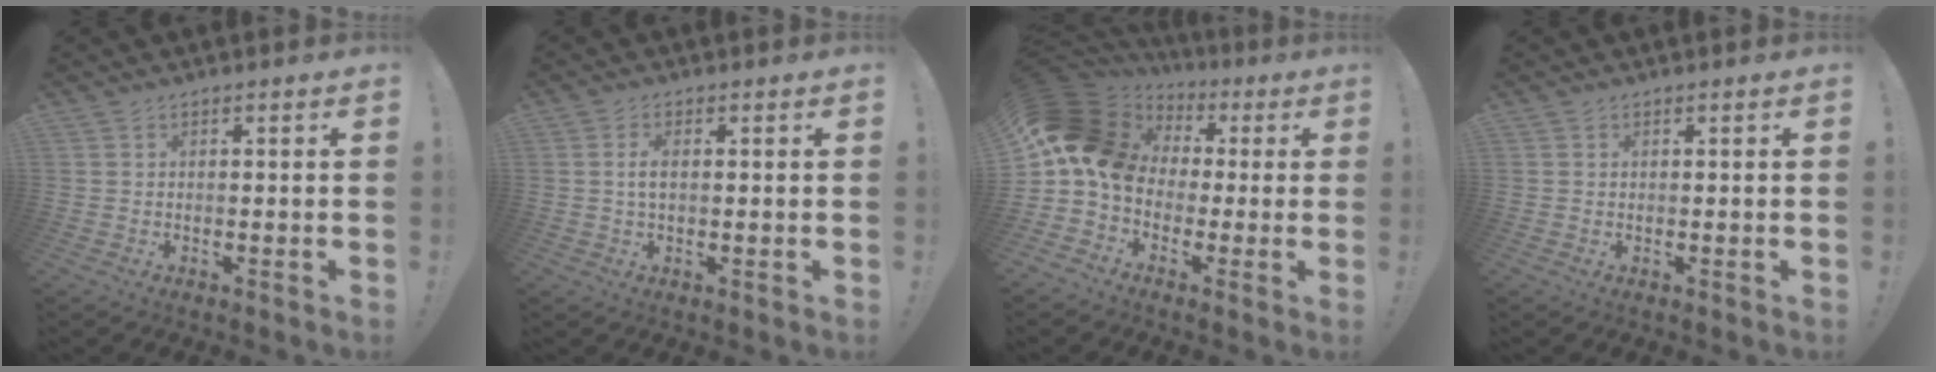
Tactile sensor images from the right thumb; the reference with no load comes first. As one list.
[{"total": 3.0, "force": [0.3, 1.5, 2.6], "torque": [-0.036, -0.001, 0.002]}, {"total": 14.8, "force": [1.7, 11.7, 8.9], "torque": [-0.157, 0.007, 0.035]}, {"total": 0.0}]